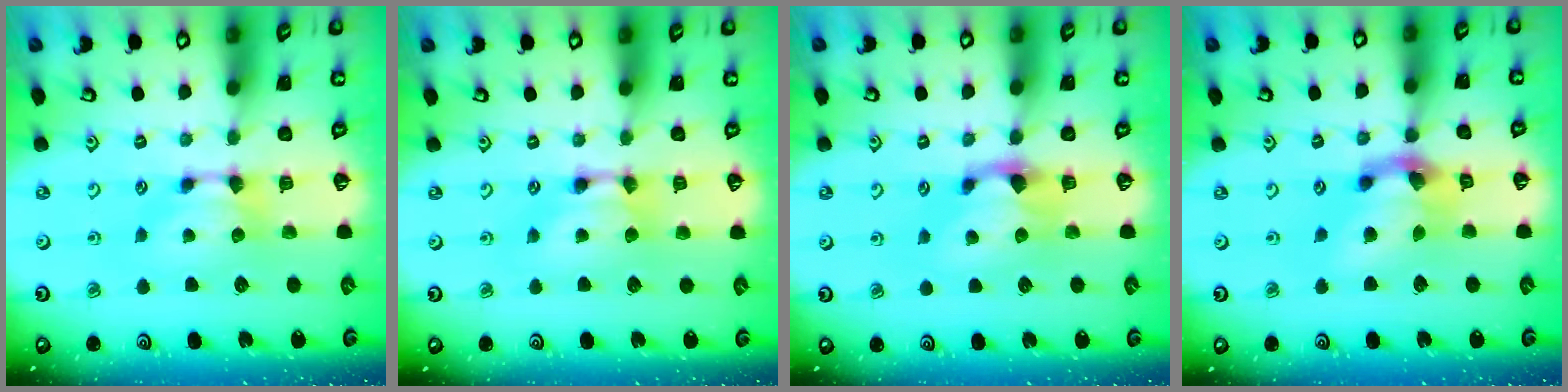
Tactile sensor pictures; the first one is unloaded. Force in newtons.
{"total": 1.8, "press": 1.7, "slide": 0.0}
{"total": 1.1, "press": 0.6, "slide": 0.9}
{"total": 6.5, "press": 6.0, "slide": 2.3}